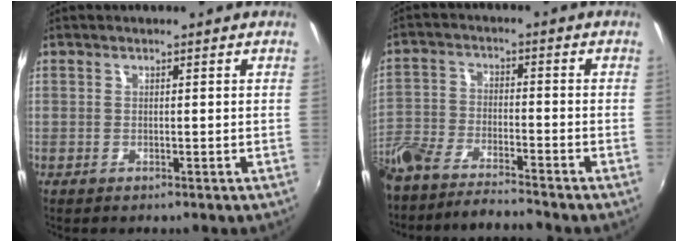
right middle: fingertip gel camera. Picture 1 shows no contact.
{"total": 12.2, "force": [-10.7, 2.0, 5.4], "torque": [-0.138, -0.021, -0.204]}